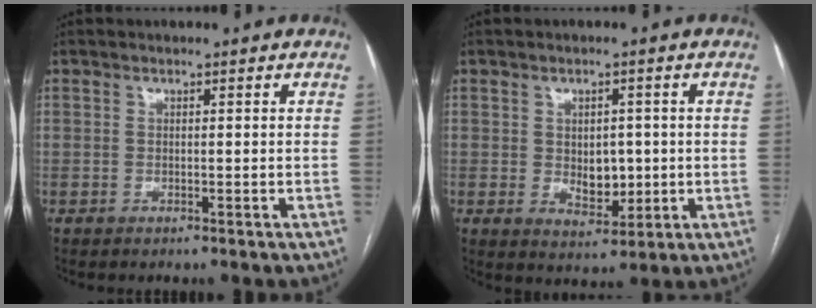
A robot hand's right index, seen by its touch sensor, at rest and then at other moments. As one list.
[{"total": 5.2, "force": [-0.1, 3.3, 4.1], "torque": [-0.055, -0.001, 0.010]}]